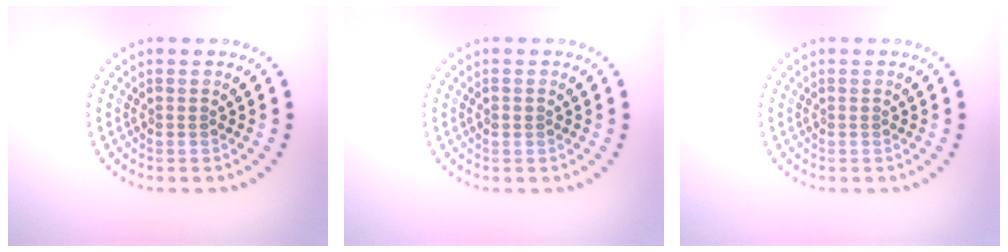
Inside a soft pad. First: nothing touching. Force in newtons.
{"total": 0.8, "press": 0.8, "slide": 0.2}
{"total": 0.0}